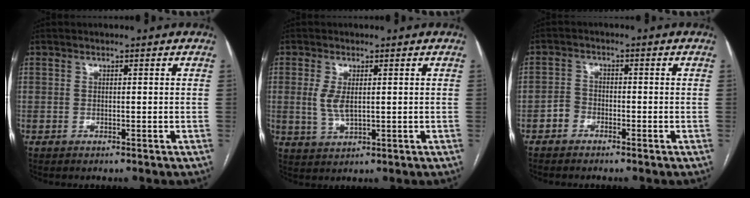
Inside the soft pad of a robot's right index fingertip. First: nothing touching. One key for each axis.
{"total": 3.9, "fx": 0.6, "fy": 1.6, "fz": 3.5, "tx": -0.078, "ty": -0.003, "tz": 0.020}
{"total": 2.3, "fx": -1.5, "fy": 1.6, "fz": 0.5, "tx": -0.013, "ty": 0.008, "tz": -0.033}